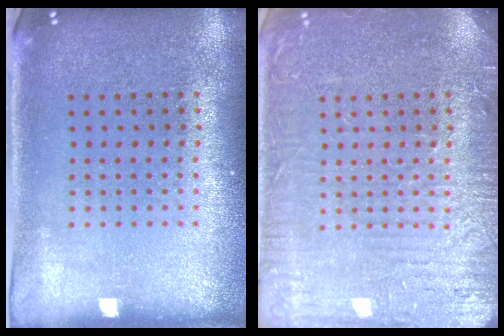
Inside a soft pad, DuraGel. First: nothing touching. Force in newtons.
{"total": 5.0, "press": 5.0, "slide": 0.6}